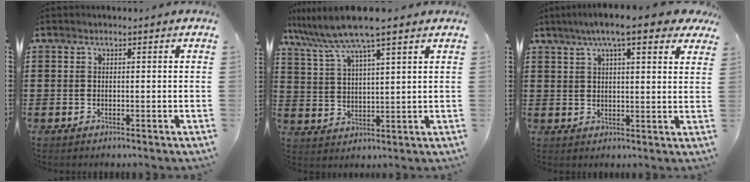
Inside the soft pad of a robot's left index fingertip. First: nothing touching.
{"total": 8.2, "force": [6.6, 0.0, 4.9], "torque": [-0.115, -0.023, 0.115]}
{"total": 7.8, "force": [5.6, 1.1, 5.3], "torque": [-0.107, 0.001, 0.098]}